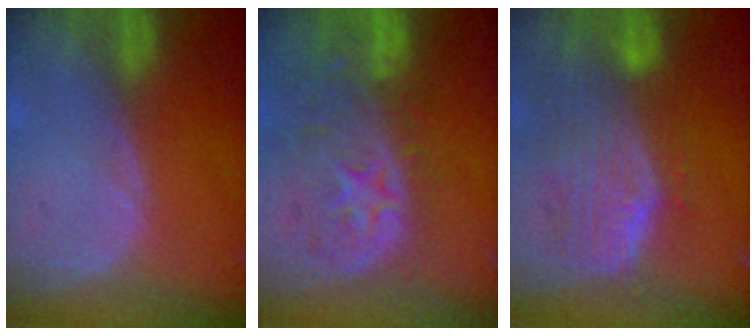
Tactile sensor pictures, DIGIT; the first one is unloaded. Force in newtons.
{"total": 11.0, "press": 9.8, "slide": 5.1}
{"total": 10.5, "press": 9.0, "slide": 5.4}